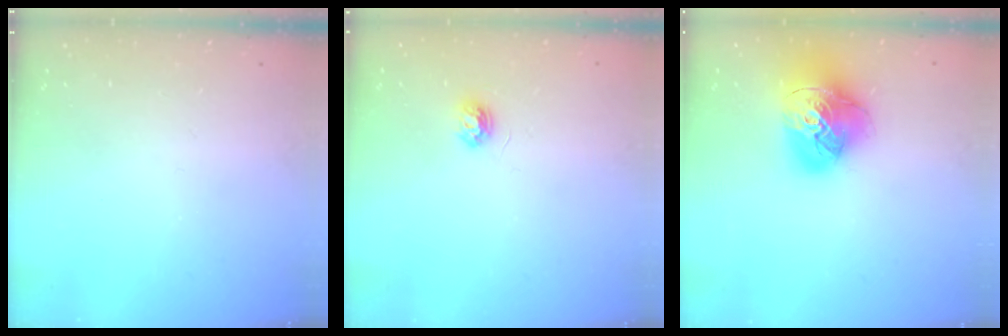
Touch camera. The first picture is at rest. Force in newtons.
{"total": 4.5, "press": 4.4, "slide": 0.5}
{"total": 17.3, "press": 17.2, "slide": 2.0}